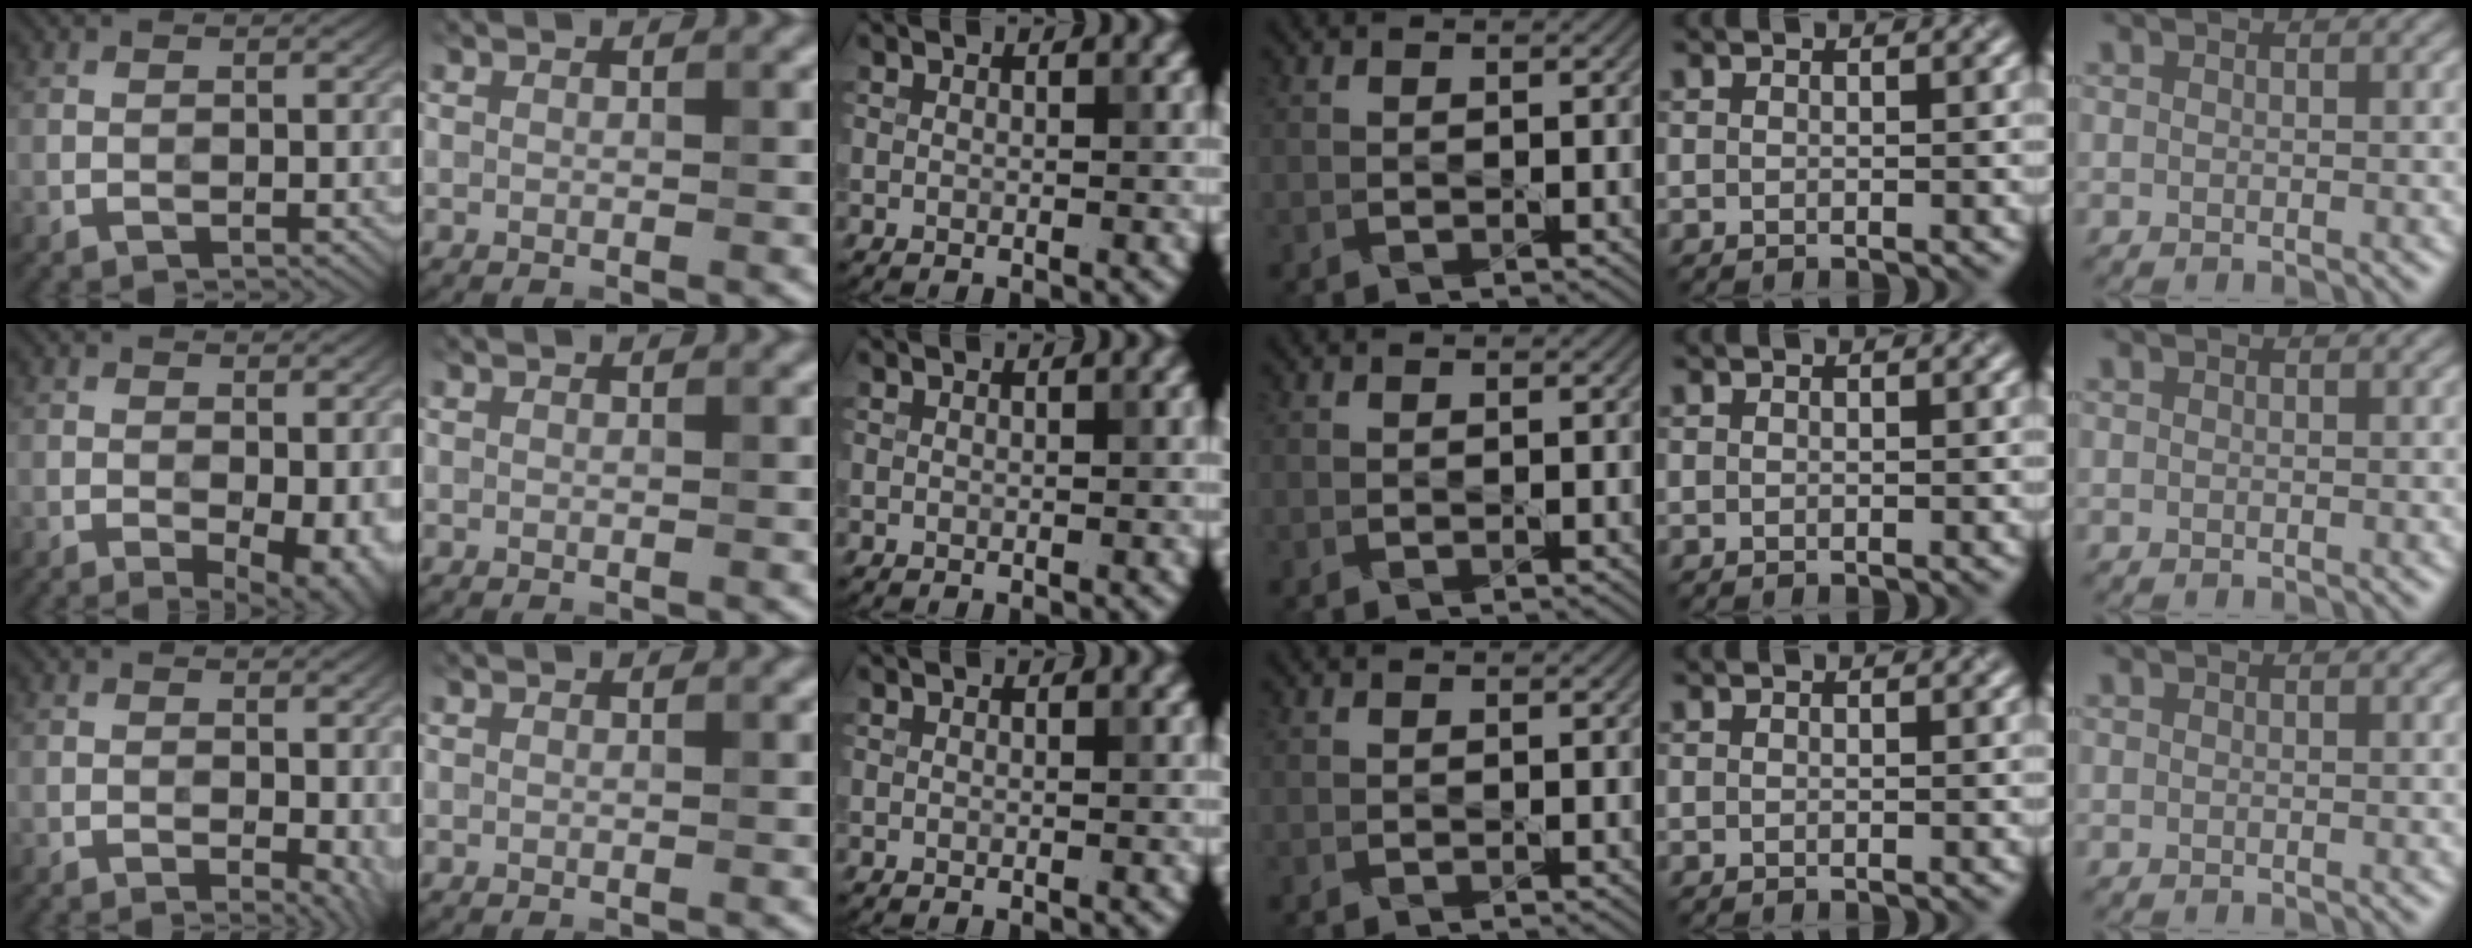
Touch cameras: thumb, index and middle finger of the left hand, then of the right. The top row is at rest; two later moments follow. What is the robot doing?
{"motion": "pour", "object": "oil cruet"}